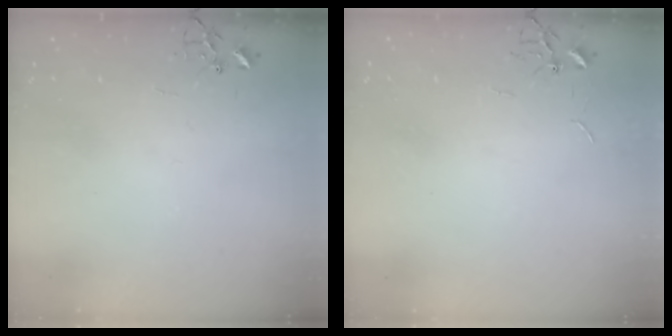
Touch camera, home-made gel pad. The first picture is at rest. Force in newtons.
{"total": 0.8, "press": 0.8, "slide": 0.2}